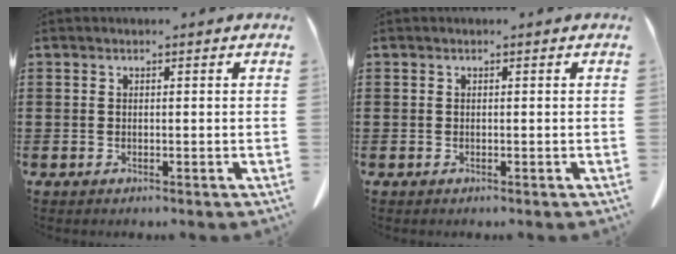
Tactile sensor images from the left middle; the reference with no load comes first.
{"total": 0.0}